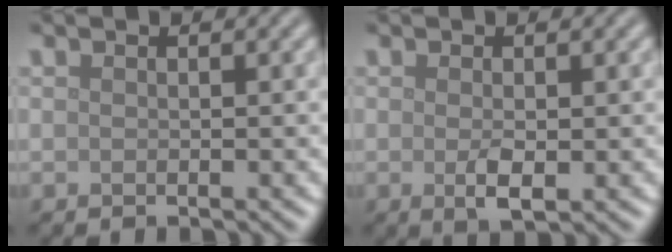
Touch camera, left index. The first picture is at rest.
{"total": 1.9, "force": [-0.3, 0.7, 1.8], "torque": [-0.035, -0.007, -0.001]}